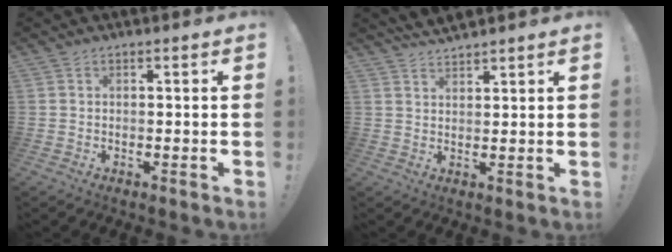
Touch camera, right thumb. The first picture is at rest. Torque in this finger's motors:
{"motor_torque": [-1.50, 1.43, 0.76, 1.37, -0.01]}